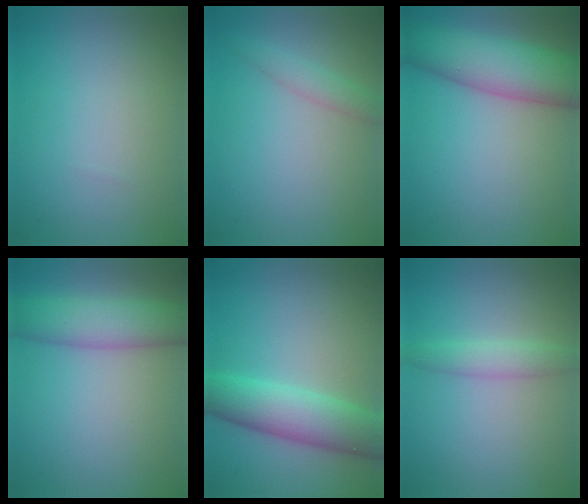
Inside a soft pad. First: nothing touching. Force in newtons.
{"total": 1.7, "press": 1.7, "slide": 0.1}
{"total": 8.6, "press": 8.6, "slide": 0.3}
{"total": 5.6, "press": 5.5, "slide": 0.5}
{"total": 6.3, "press": 6.3, "slide": 0.2}
{"total": 2.0, "press": 2.0, "slide": 0.2}